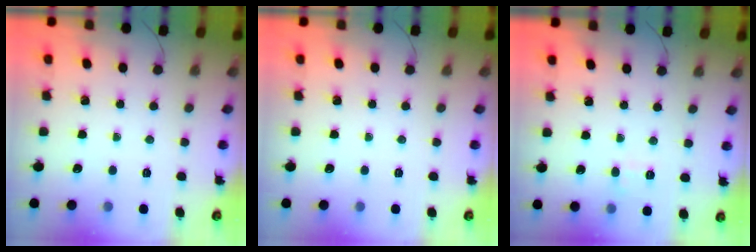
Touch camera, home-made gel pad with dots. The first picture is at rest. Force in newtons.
{"total": 0.0}
{"total": 4.8, "press": 4.6, "slide": 1.3}